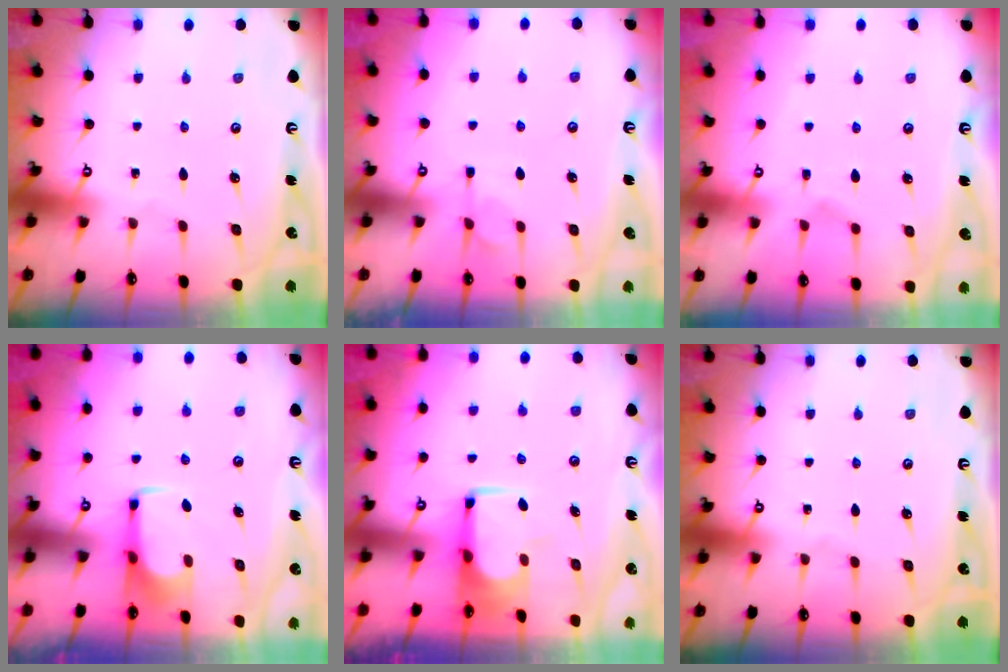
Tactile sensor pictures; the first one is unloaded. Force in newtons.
{"total": 4.3, "press": 4.0, "slide": 1.5}
{"total": 2.4, "press": 2.0, "slide": 1.2}
{"total": 1.5, "press": 1.4, "slide": 0.5}
{"total": 1.9, "press": 1.9, "slide": 0.2}
{"total": 0.0}